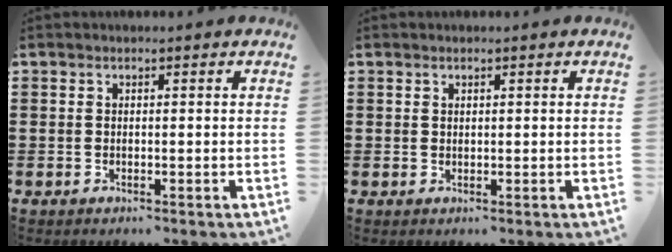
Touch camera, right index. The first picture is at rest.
{"total": 0.7, "force": [0.4, 0.4, 0.2], "torque": [-0.005, 0.002, 0.009]}